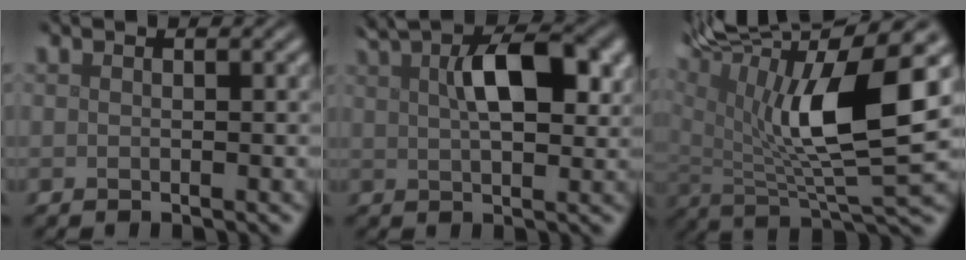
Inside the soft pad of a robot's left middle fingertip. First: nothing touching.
{"total": 7.3, "force": [3.0, 3.1, 5.9], "torque": [-0.101, 0.007, 0.049]}
{"total": 14.5, "force": [6.0, 4.3, 12.5], "torque": [-0.219, 0.011, 0.105]}